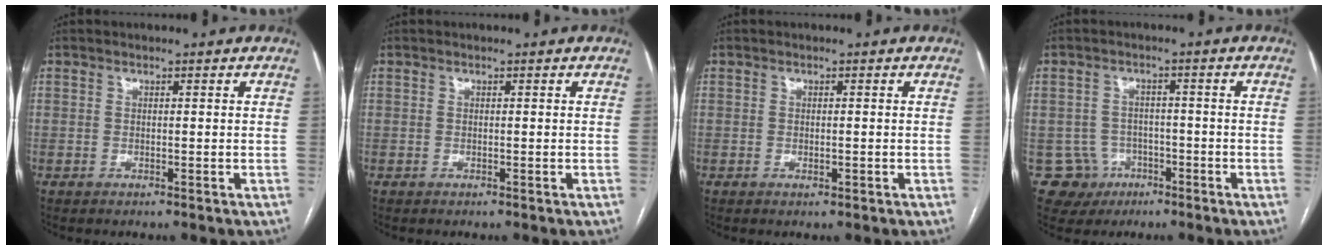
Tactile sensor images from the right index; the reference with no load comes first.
{"total": 0.0}
{"total": 0.9, "force": [-0.3, 0.2, 0.8], "torque": [-0.013, -0.001, -0.002]}
{"total": 5.3, "force": [-2.2, 4.8, -0.2], "torque": [0.010, 0.013, -0.030]}